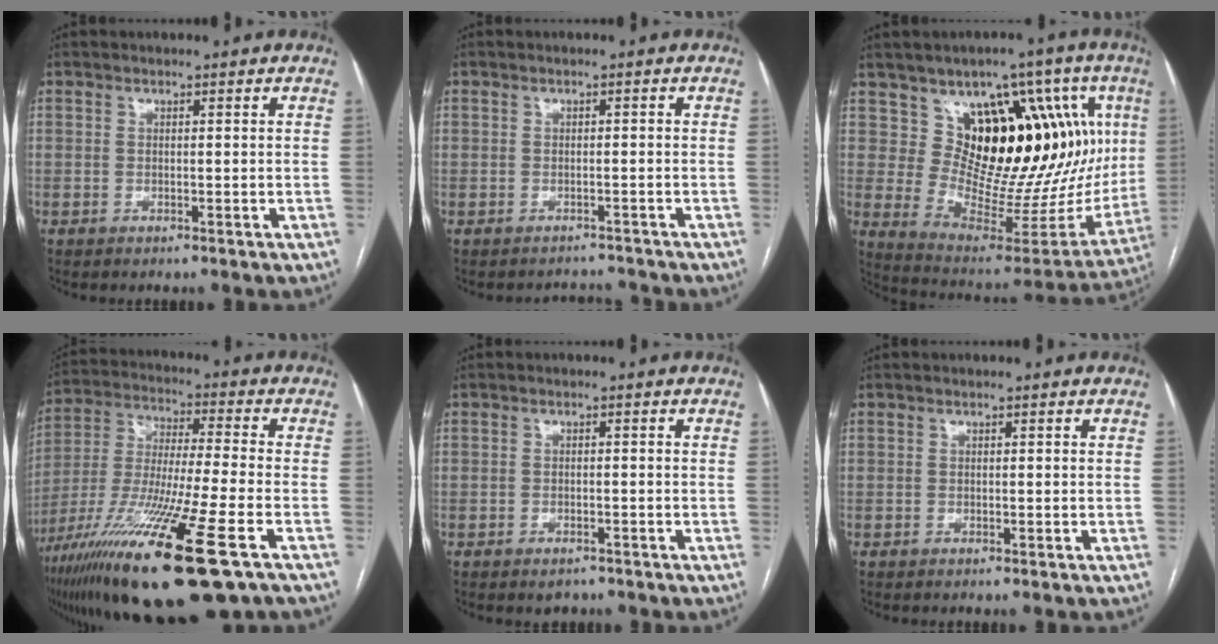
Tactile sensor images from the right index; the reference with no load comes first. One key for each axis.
{"total": 2.7, "fx": -2.4, "fy": 0.9, "fz": -0.8, "tx": 0.010, "ty": 0.010, "tz": -0.033}
{"total": 22.7, "fx": 7.9, "fy": 11.2, "fz": 18.0, "tx": -0.224, "ty": 0.015, "tz": 0.133}
{"total": 24.4, "fx": -13.4, "fy": 2.1, "fz": 20.3, "tx": -0.377, "ty": -0.064, "tz": -0.240}
{"total": 2.1, "fx": -1.5, "fy": 1.2, "fz": 0.8, "tx": -0.013, "ty": 0.001, "tz": -0.014}
{"total": 0.0}